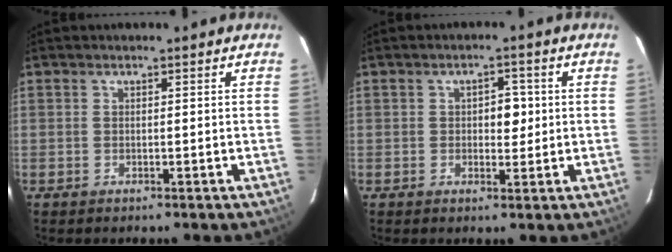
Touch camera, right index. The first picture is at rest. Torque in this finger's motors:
{"motor_torque": [0.21, 0.16, 0.03, 0.03]}